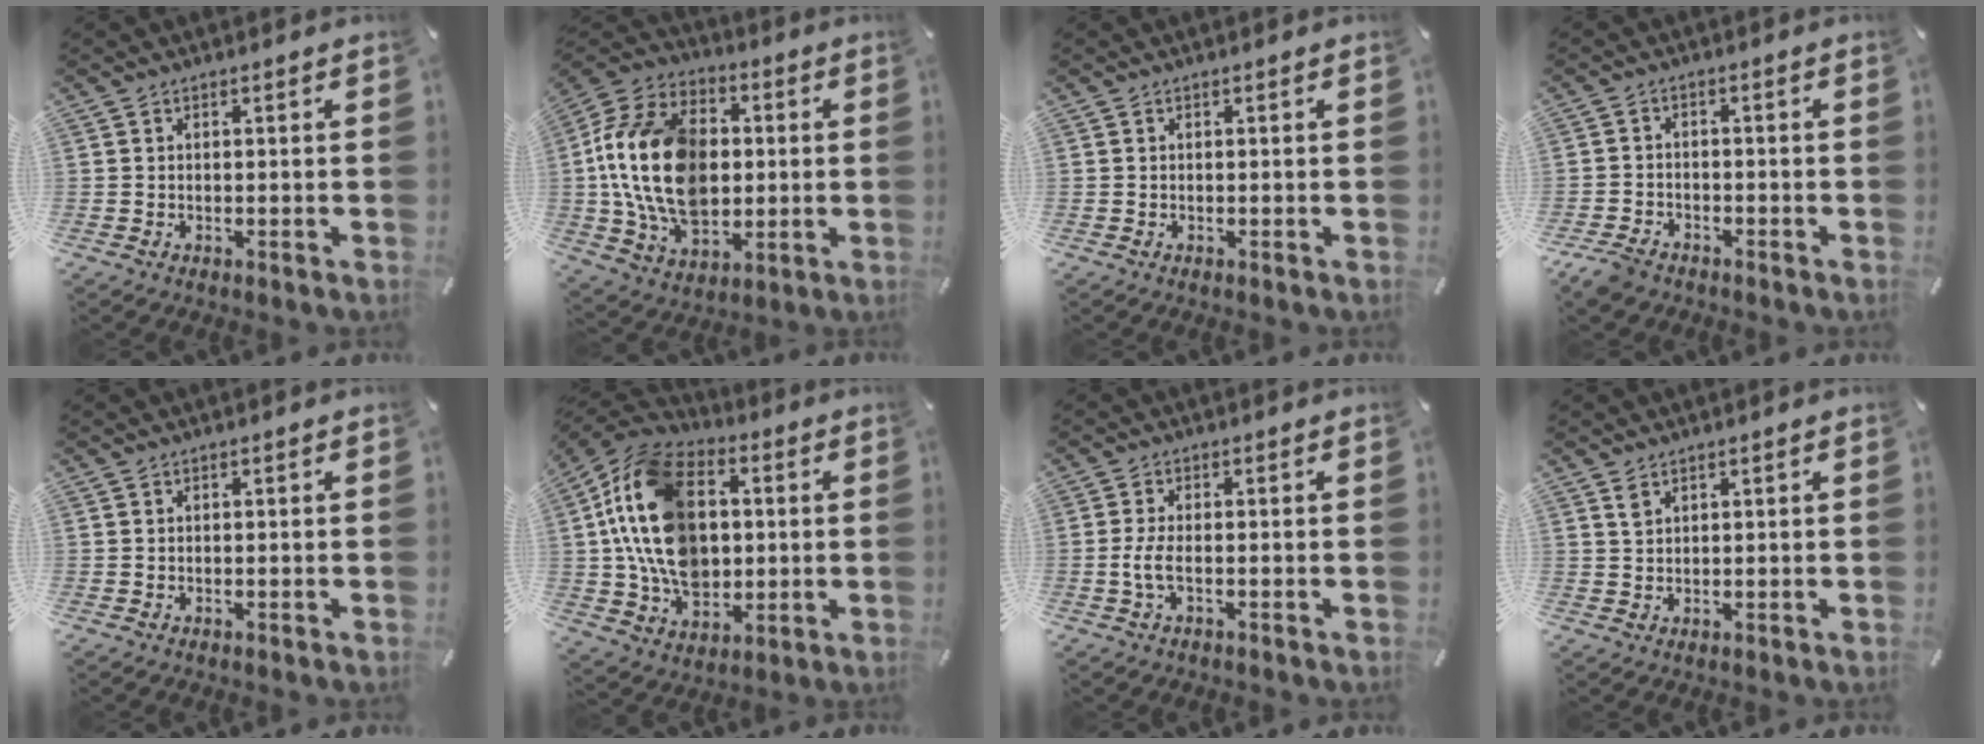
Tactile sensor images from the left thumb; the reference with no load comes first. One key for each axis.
{"total": 21.5, "fx": 0.1, "fy": 15.5, "fz": 14.8, "tx": -0.316, "ty": 0.004, "tz": -0.004}
{"total": 0.0}
{"total": 4.3, "fx": -3.5, "fy": 2.1, "fz": 1.3, "tx": -0.047, "ty": 0.011, "tz": -0.072}
{"total": 0.0}
{"total": 21.3, "fx": 1.6, "fy": 15.6, "fz": 14.5, "tx": -0.316, "ty": 0.005, "tz": 0.031}
{"total": 3.8, "fx": -1.0, "fy": 1.2, "fz": 3.5, "tx": -0.084, "ty": -0.006, "tz": -0.023}
{"total": 1.8, "fx": 1.4, "fy": 0.9, "fz": 0.8, "tx": -0.018, "ty": -0.002, "tz": 0.026}